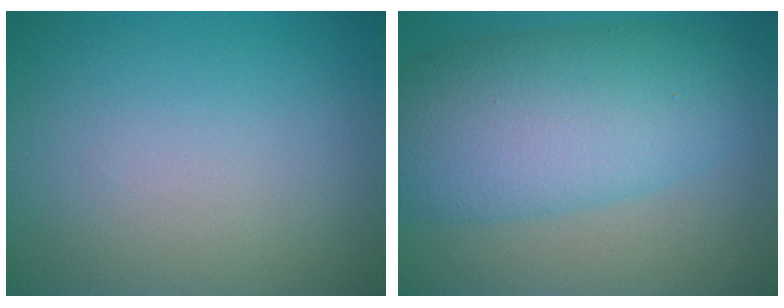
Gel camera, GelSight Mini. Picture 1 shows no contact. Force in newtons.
{"total": 10.0, "press": 10.0, "slide": 0.3}